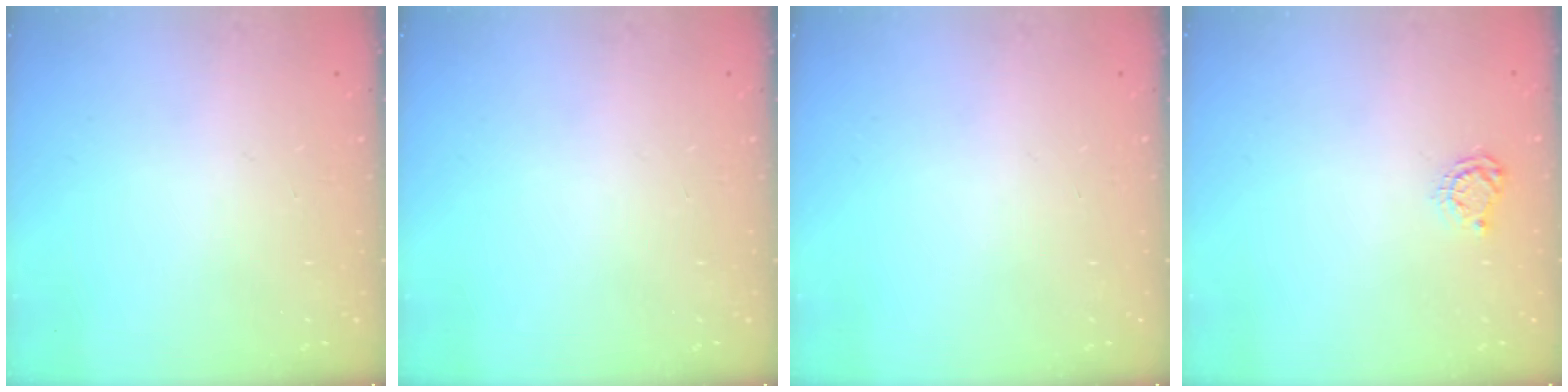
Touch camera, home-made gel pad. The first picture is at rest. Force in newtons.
{"total": 0.0}
{"total": 0.0}
{"total": 5.3, "press": 5.3, "slide": 0.6}